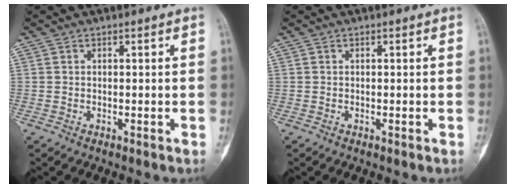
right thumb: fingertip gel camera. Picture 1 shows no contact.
{"total": 0.0}